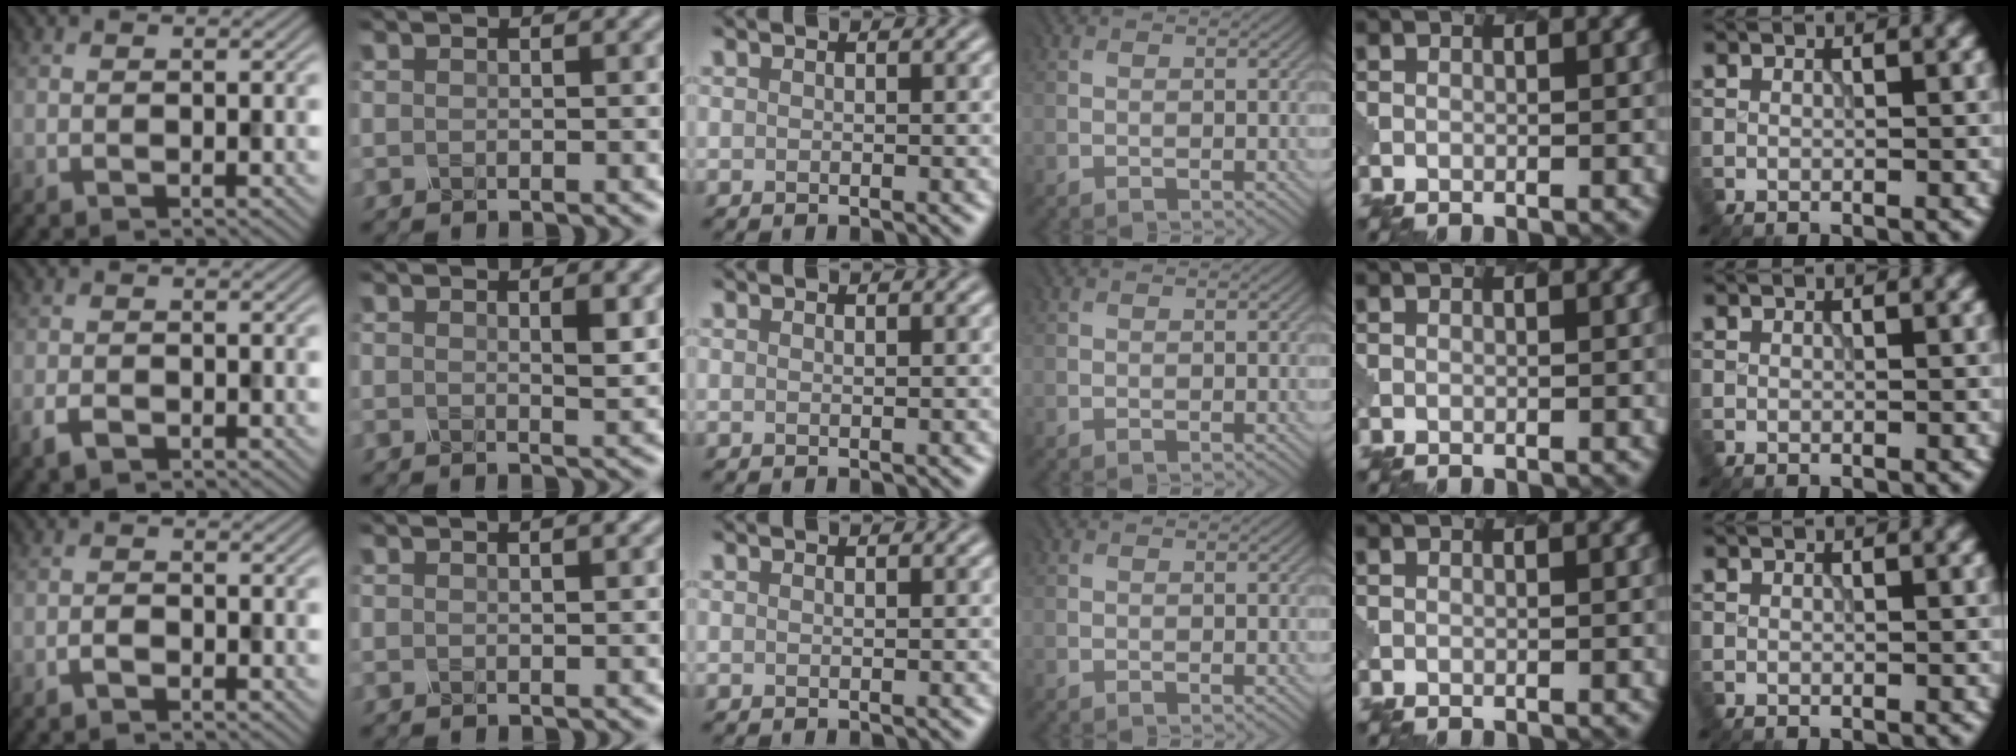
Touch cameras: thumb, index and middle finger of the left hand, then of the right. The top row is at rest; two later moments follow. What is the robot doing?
{"motion": "dispense", "object": "pipette"}